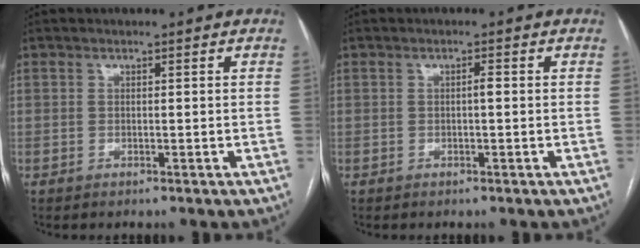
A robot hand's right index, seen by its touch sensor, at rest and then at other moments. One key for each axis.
{"total": 0.9, "fx": -0.1, "fy": 0.1, "fz": 0.9, "tx": -0.014, "ty": 0.002, "tz": -0.001}